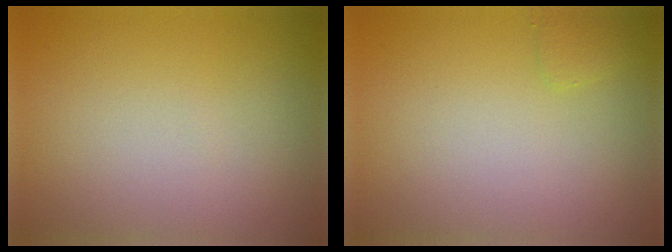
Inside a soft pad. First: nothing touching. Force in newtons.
{"total": 0.7, "press": 0.7, "slide": 0.0}